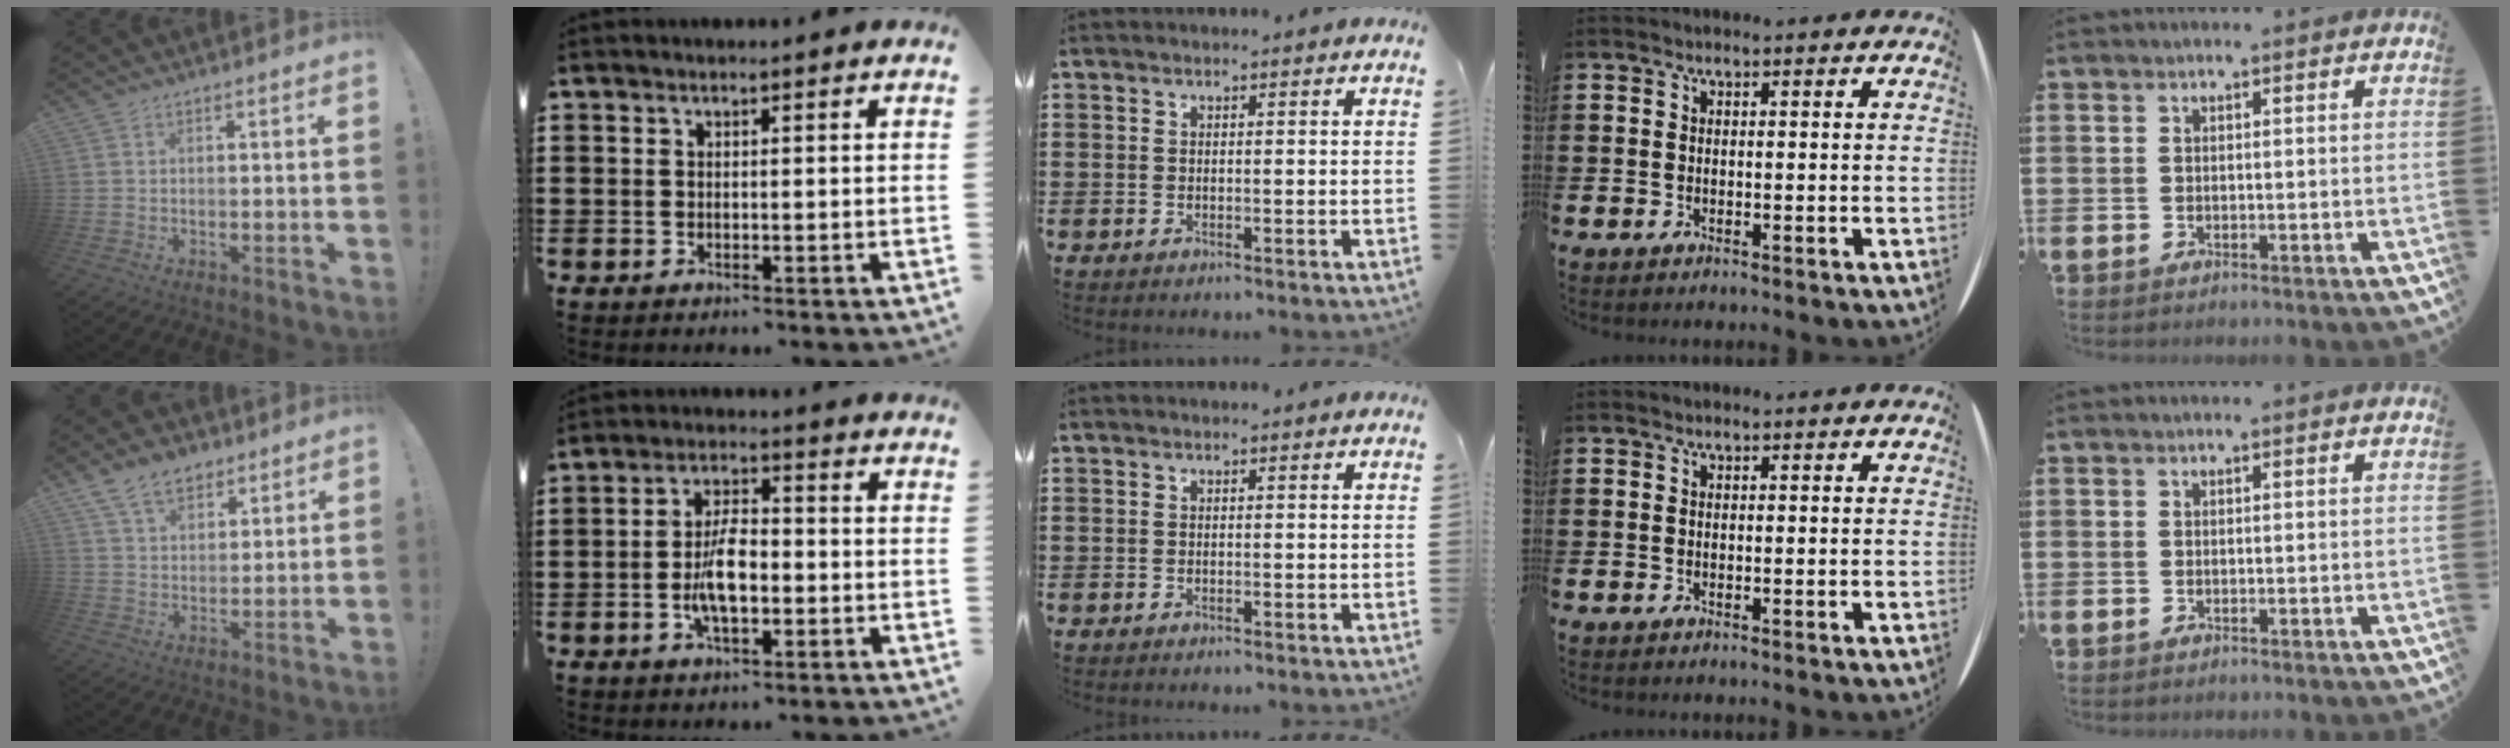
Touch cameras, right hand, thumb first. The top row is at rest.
{"thumb": {"total": 10.0, "force": [6.6, 6.0, 4.5], "torque": [-0.082, -0.025, 0.129]}, "index": {"total": 7.3, "force": [-1.5, 3.1, 6.5], "torque": [-0.139, 0.000, -0.033]}}